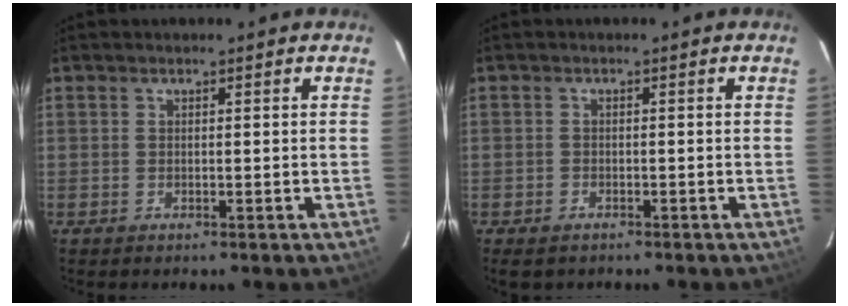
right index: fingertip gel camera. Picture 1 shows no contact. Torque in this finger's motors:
{"motor_torque": [0.35, -0.38, -0.07, -0.03]}